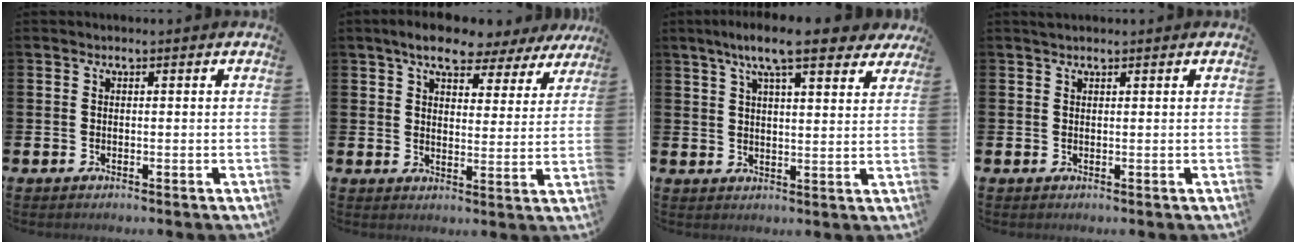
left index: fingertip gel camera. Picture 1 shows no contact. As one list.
[{"total": 7.0, "force": [6.2, 2.2, 2.3], "torque": [-0.049, -0.033, 0.105]}, {"total": 9.3, "force": [7.6, 1.8, 5.0], "torque": [-0.095, -0.023, 0.134]}, {"total": 1.0, "force": [0.9, 0.2, 0.1], "torque": [0.011, -0.002, 0.014]}]